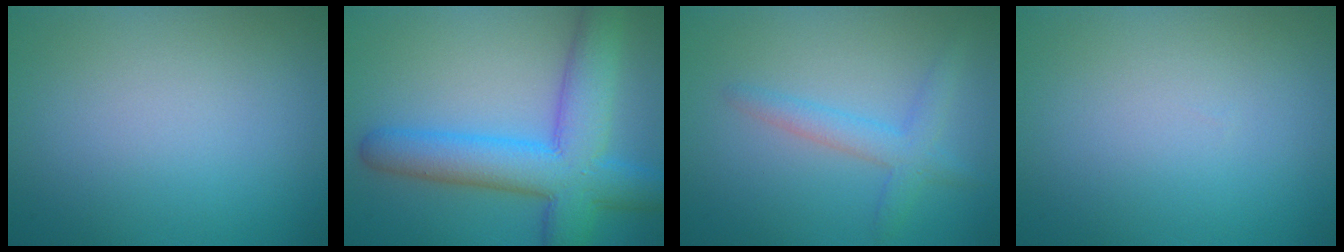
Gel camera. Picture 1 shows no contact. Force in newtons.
{"total": 9.0, "press": 9.0, "slide": 0.5}
{"total": 2.6, "press": 2.6, "slide": 0.2}
{"total": 0.0}